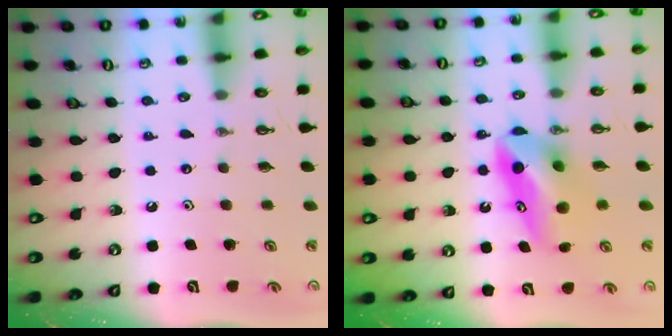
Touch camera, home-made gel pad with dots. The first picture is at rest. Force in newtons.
{"total": 9.4, "press": 9.3, "slide": 1.6}